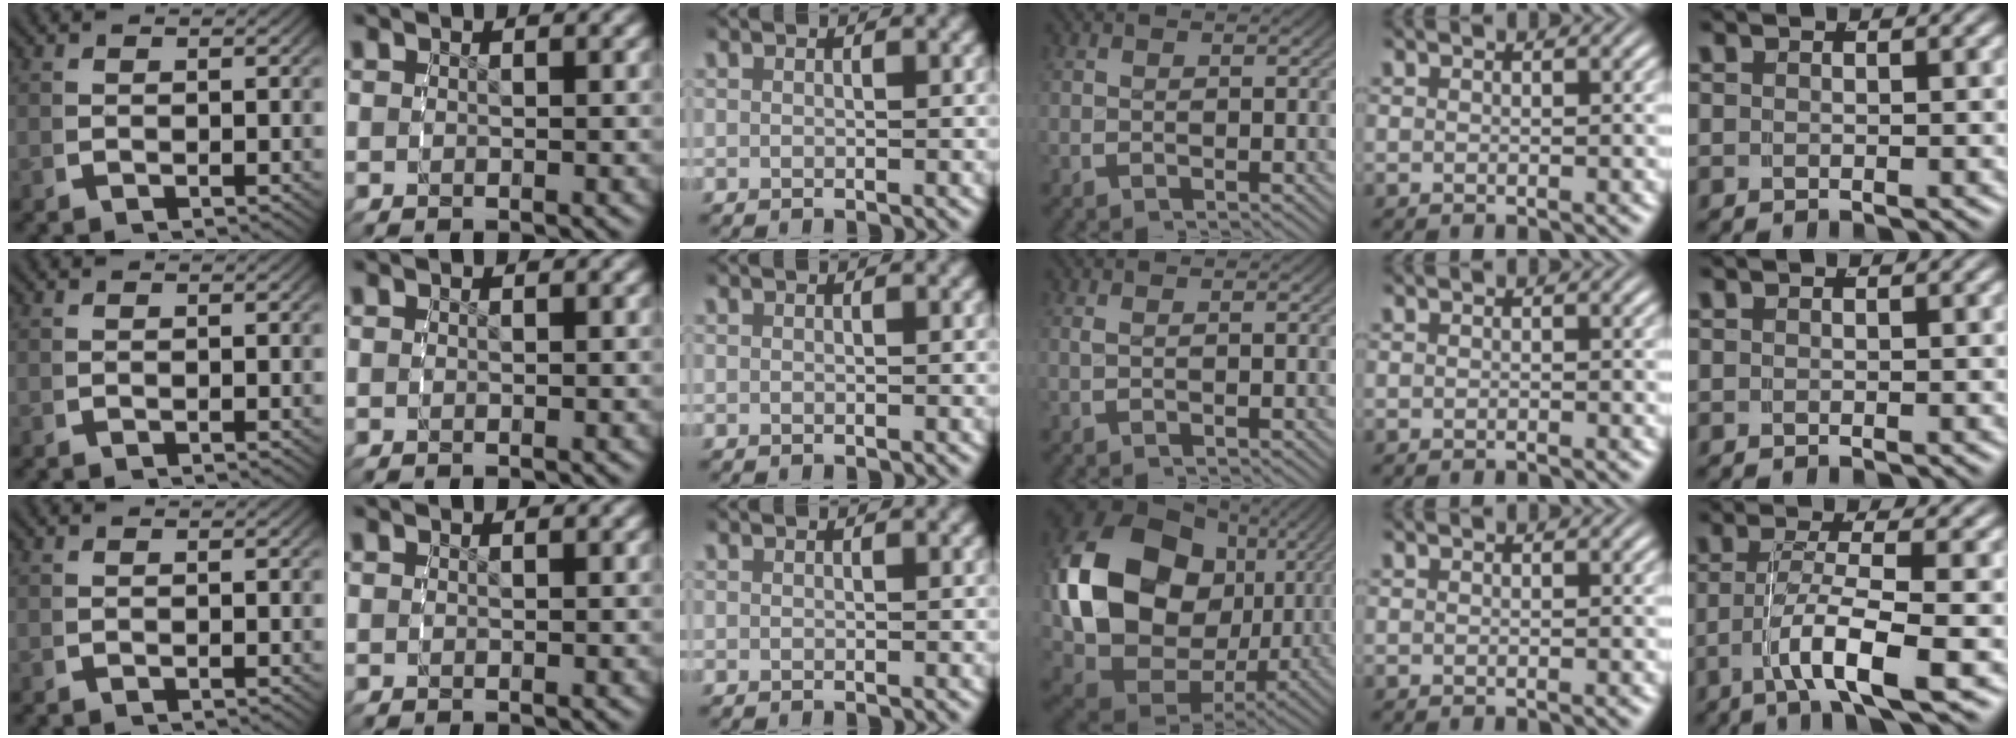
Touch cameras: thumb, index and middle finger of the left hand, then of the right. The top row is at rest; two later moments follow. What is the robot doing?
{"motion": "grasp_and_lifting", "object": "bowl"}